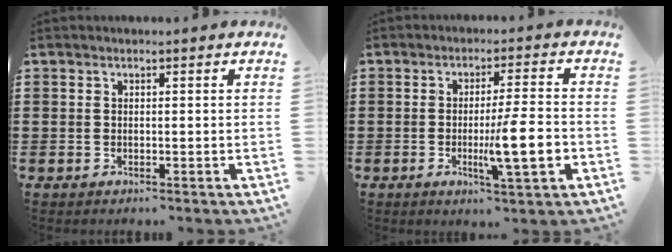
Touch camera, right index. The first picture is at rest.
{"total": 9.4, "force": [-2.1, 1.2, 9.1], "torque": [-0.146, -0.012, -0.035]}